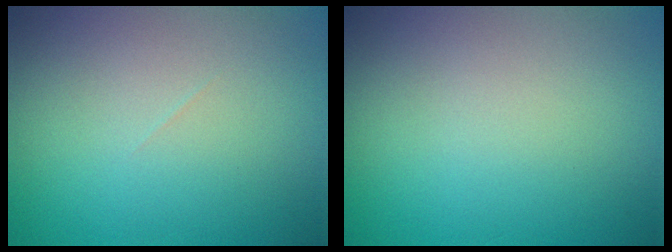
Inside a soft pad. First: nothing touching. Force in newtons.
{"total": 0.0}